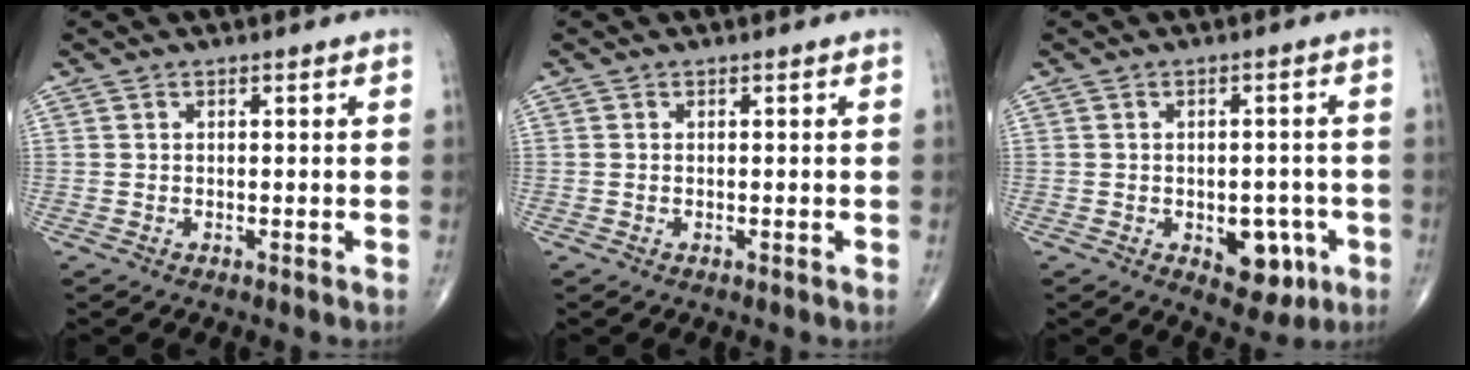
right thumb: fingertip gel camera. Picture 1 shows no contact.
{"total": 0.0}
{"total": 7.7, "force": [-2.7, 4.6, 5.6], "torque": [-0.036, 0.011, -0.026]}